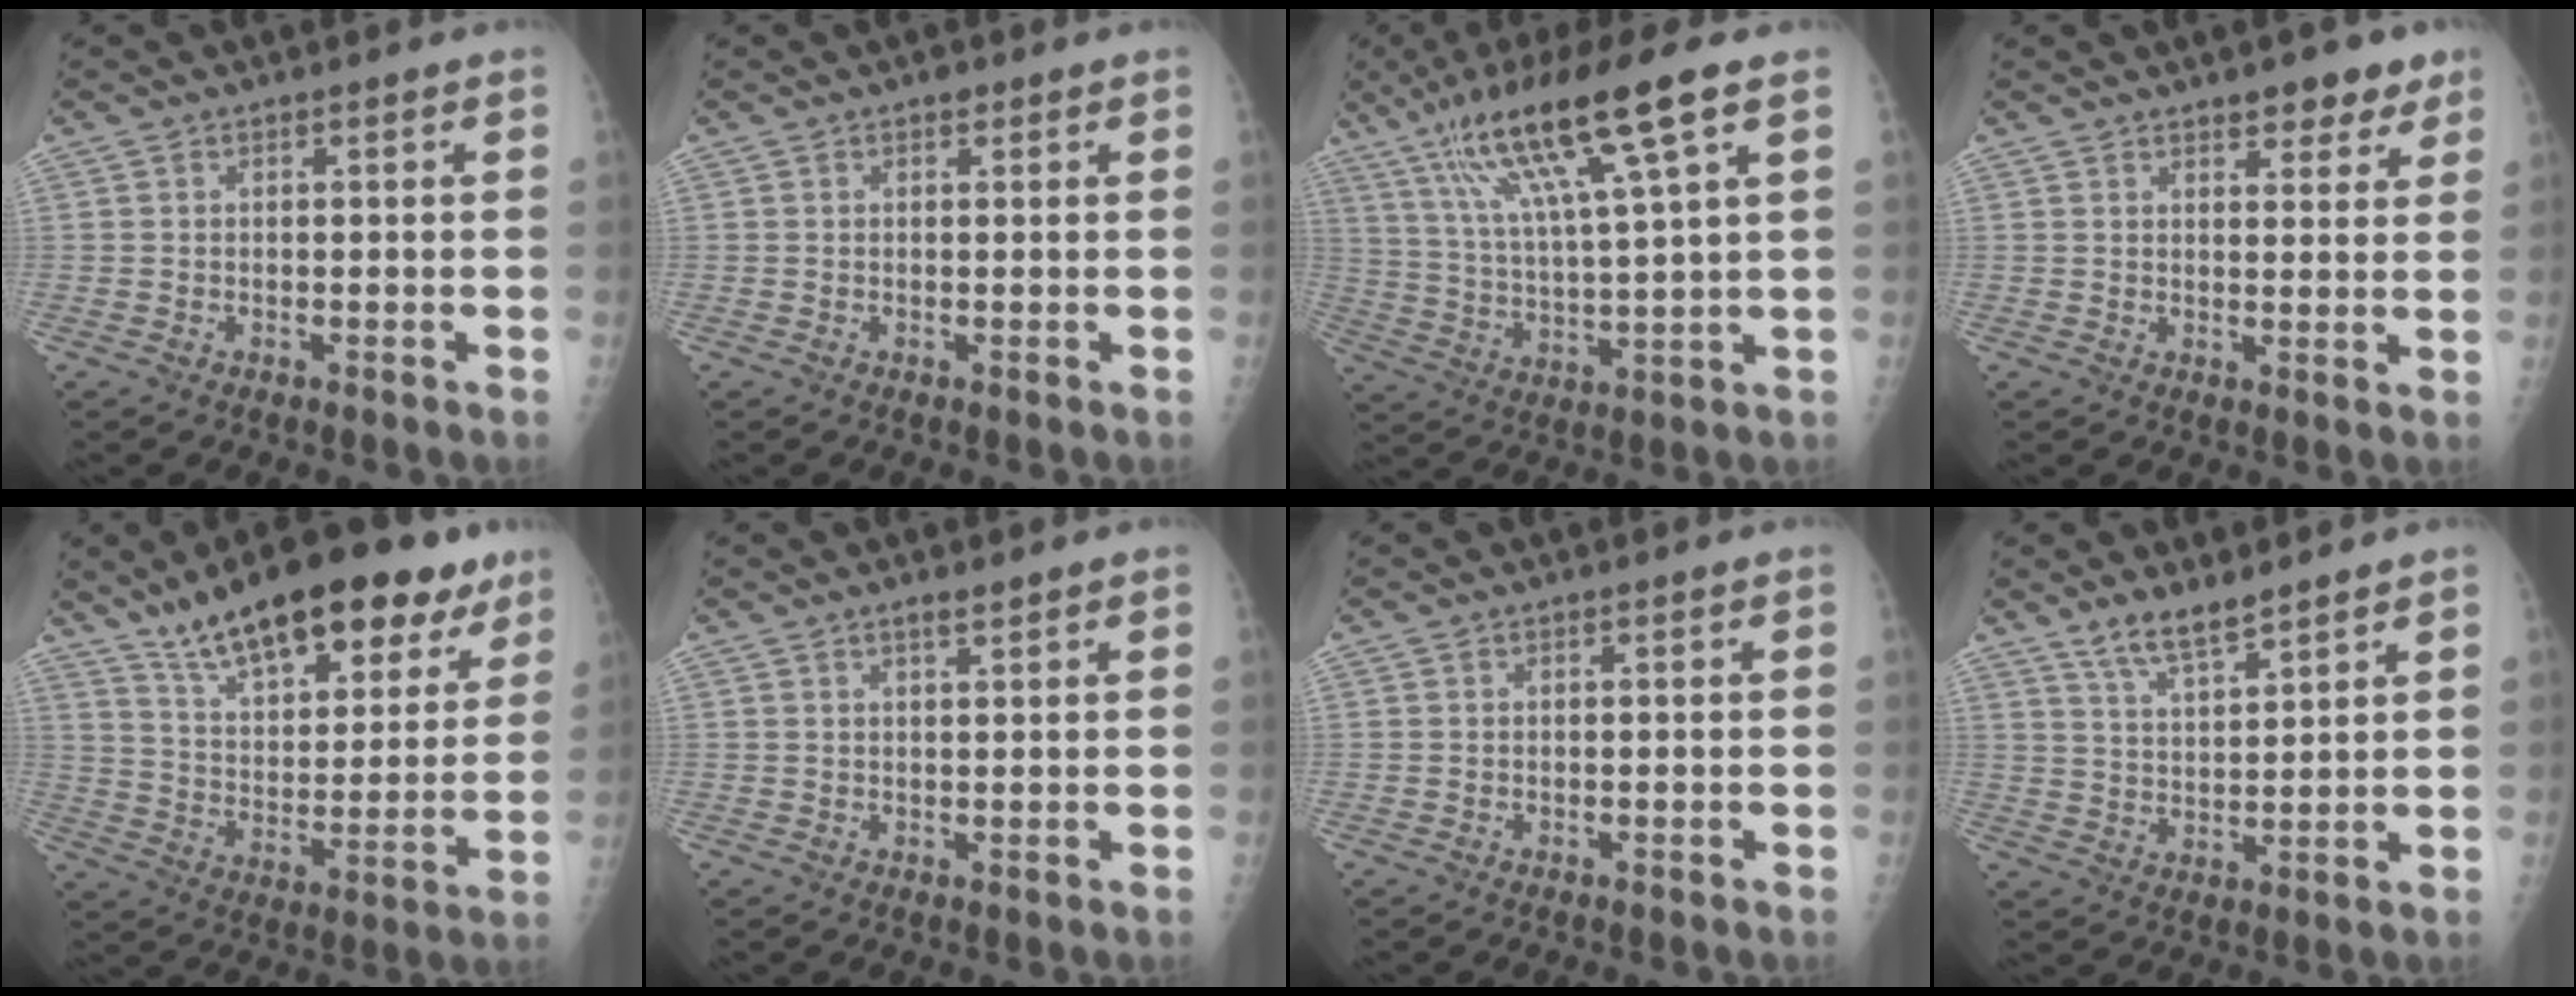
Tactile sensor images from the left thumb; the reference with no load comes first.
{"total": 0.9, "force": [0.6, 0.5, 0.4], "torque": [0.000, -0.002, 0.005]}
{"total": 17.3, "force": [9.1, 1.6, 14.6], "torque": [-0.272, -0.018, 0.166]}
{"total": 6.3, "force": [4.3, 2.8, 3.6], "torque": [-0.017, -0.020, 0.056]}
{"total": 24.2, "force": [16.5, 9.1, 15.2], "torque": [-0.192, -0.050, 0.259]}
{"total": 1.6, "force": [1.2, 0.2, 1.0], "torque": [-0.015, -0.009, 0.022]}
{"total": 0.0}
{"total": 6.4, "force": [5.3, 1.3, 3.4], "torque": [-0.056, -0.034, 0.104]}